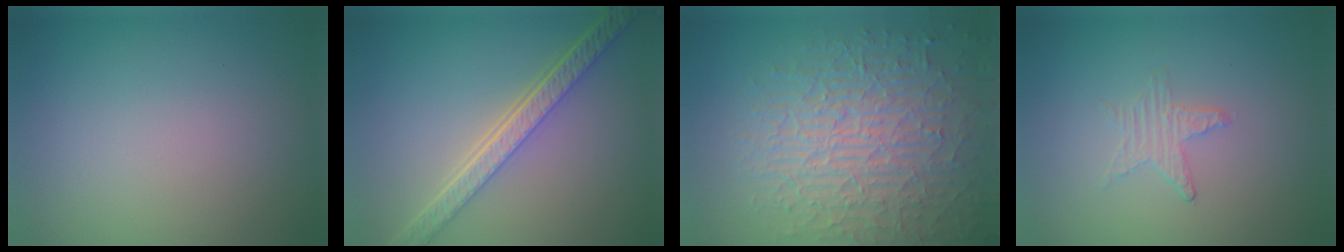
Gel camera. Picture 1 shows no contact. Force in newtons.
{"total": 5.8, "press": 4.5, "slide": 3.6}
{"total": 8.8, "press": 6.2, "slide": 6.2}
{"total": 0.5, "press": 0.5, "slide": 0.1}